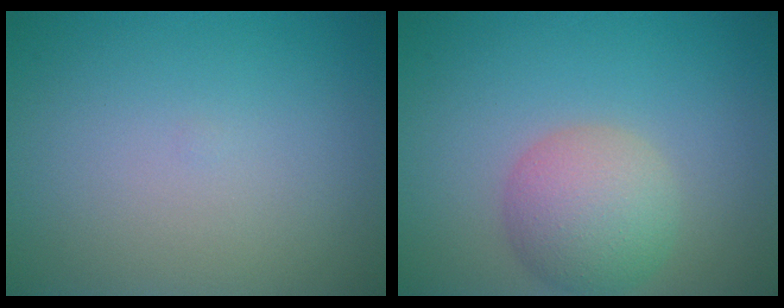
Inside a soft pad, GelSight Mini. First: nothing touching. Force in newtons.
{"total": 4.8, "press": 4.8, "slide": 0.2}